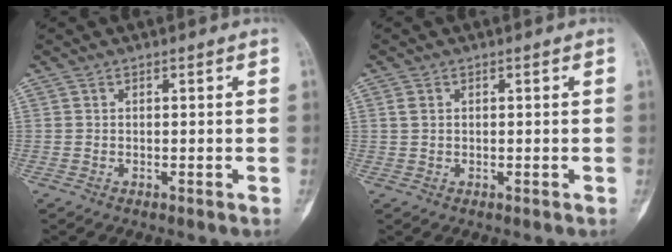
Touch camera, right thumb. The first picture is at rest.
{"total": 1.5, "force": [0.5, 1.0, 0.9], "torque": [-0.021, 0.002, 0.013]}